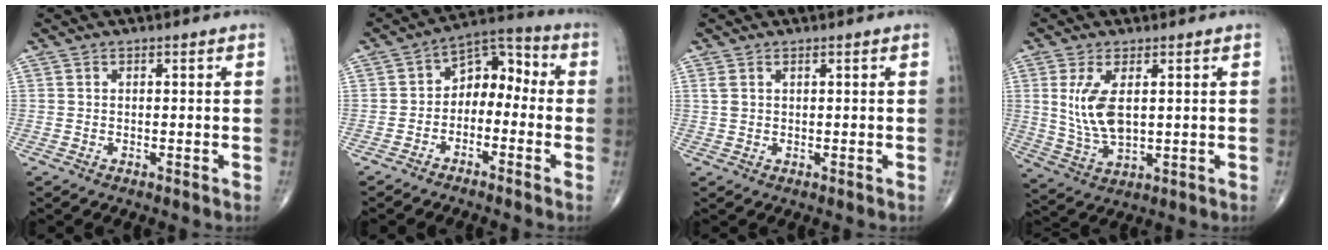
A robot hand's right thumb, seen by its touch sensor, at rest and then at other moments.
{"total": 8.4, "force": [-1.7, 5.8, 5.7], "torque": [-0.056, 0.052, -0.045]}
{"total": 1.6, "force": [0.8, 0.8, 1.1], "torque": [-0.028, 0.006, 0.024]}
{"total": 9.1, "force": [1.8, 4.3, 7.8], "torque": [-0.159, -0.014, 0.048]}